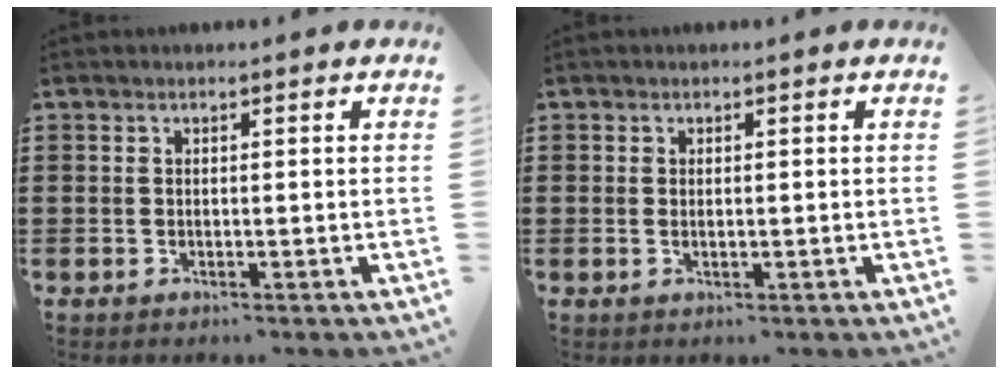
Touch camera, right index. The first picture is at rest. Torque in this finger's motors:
{"motor_torque": [-0.64, 1.50, -0.02, 0.00]}